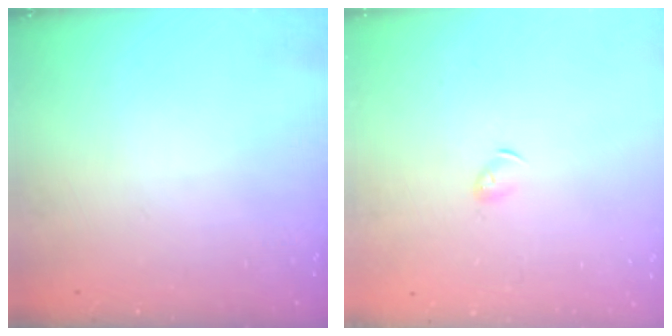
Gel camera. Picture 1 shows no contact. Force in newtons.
{"total": 3.3, "press": 3.2, "slide": 0.7}